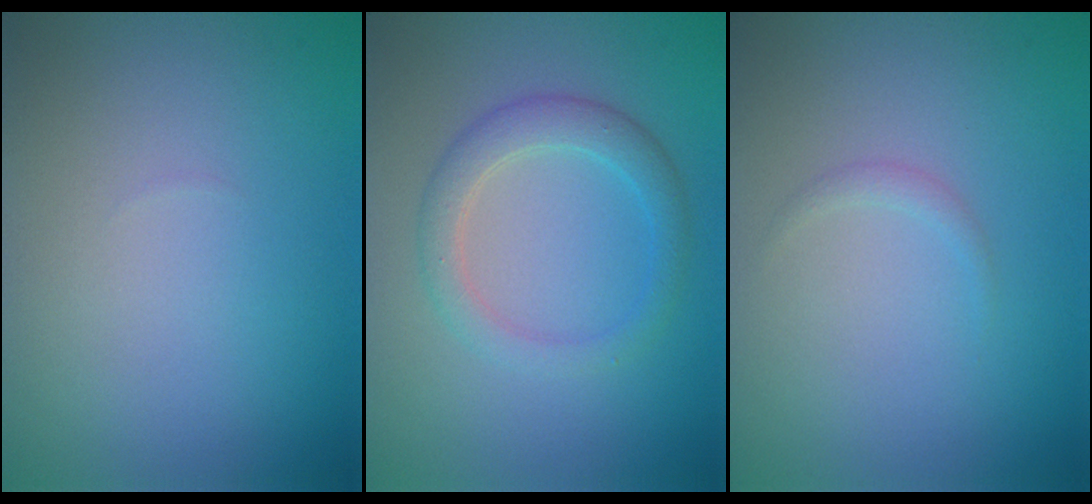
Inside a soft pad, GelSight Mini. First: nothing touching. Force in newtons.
{"total": 2.9, "press": 2.9, "slide": 0.1}
{"total": 0.7, "press": 0.7, "slide": 0.0}